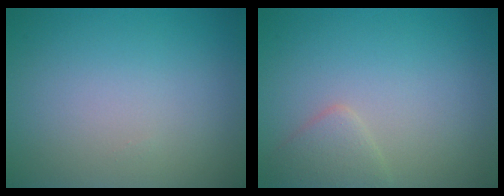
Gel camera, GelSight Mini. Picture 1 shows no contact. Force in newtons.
{"total": 1.8, "press": 1.8, "slide": 0.0}